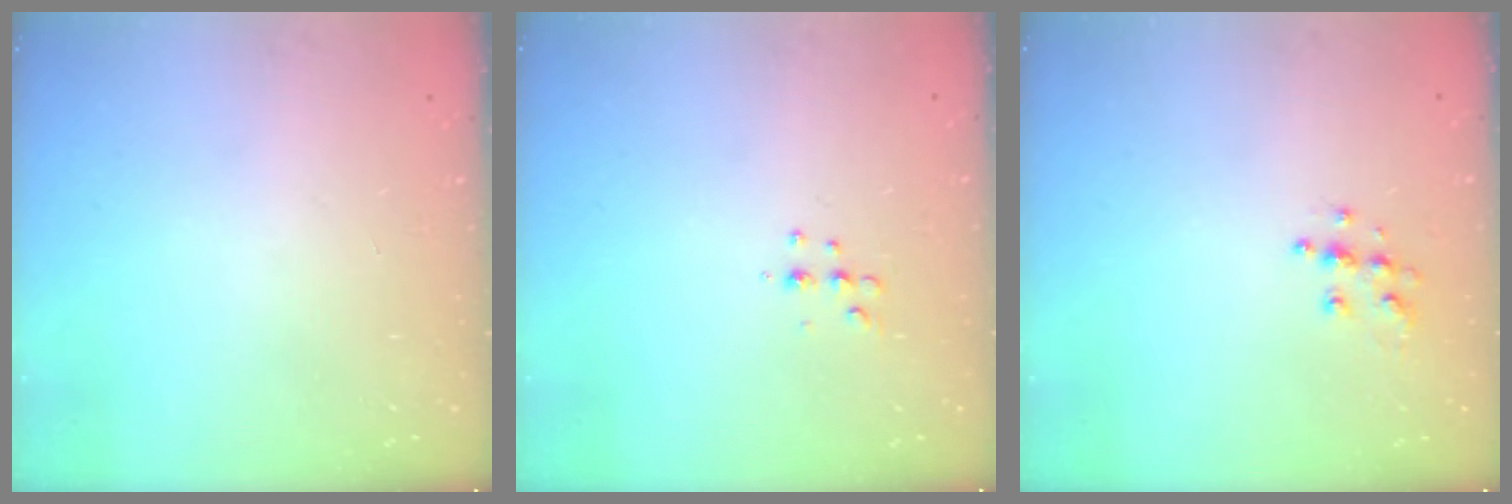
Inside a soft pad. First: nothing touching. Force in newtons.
{"total": 5.2, "press": 5.0, "slide": 1.1}
{"total": 6.3, "press": 6.3, "slide": 0.3}